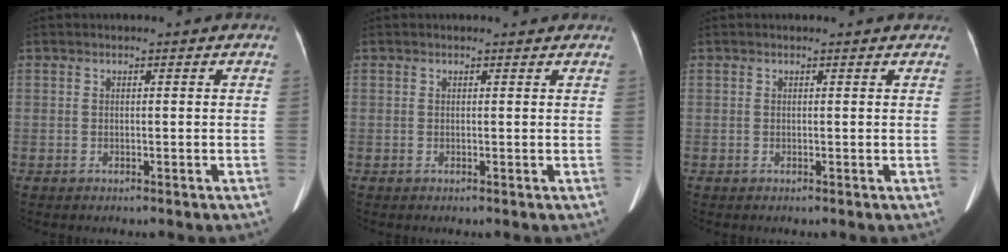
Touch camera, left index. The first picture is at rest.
{"total": 1.8, "force": [1.7, 0.5, 0.5], "torque": [-0.011, 0.007, 0.016]}
{"total": 3.3, "force": [3.1, 1.0, 0.7], "torque": [-0.008, 0.014, 0.024]}